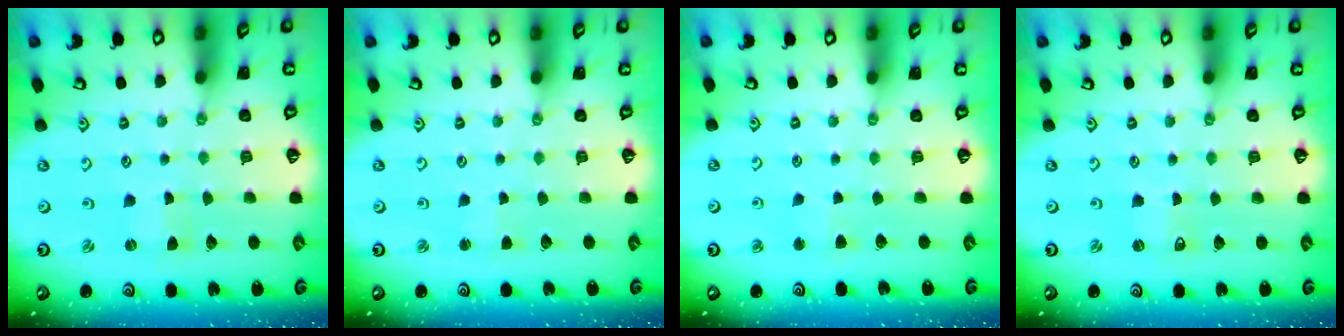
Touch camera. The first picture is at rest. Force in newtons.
{"total": 1.6, "press": 1.6, "slide": 0.3}
{"total": 2.0, "press": 2.0, "slide": 0.4}
{"total": 0.7, "press": 0.7, "slide": 0.0}